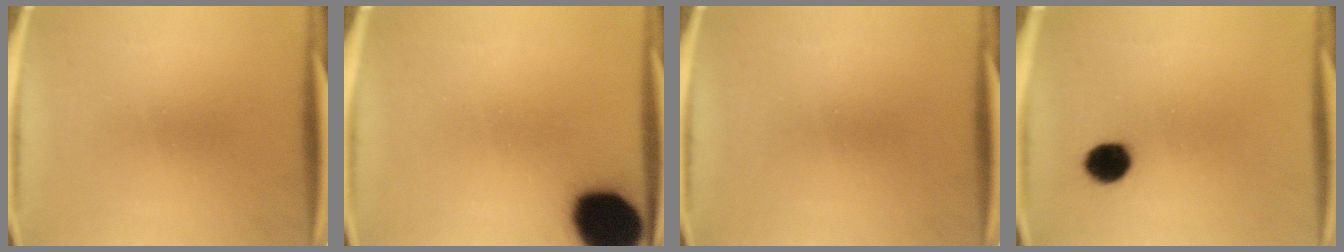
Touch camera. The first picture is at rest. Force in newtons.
{"total": 19.6}
{"total": 0.0}
{"total": 6.2}